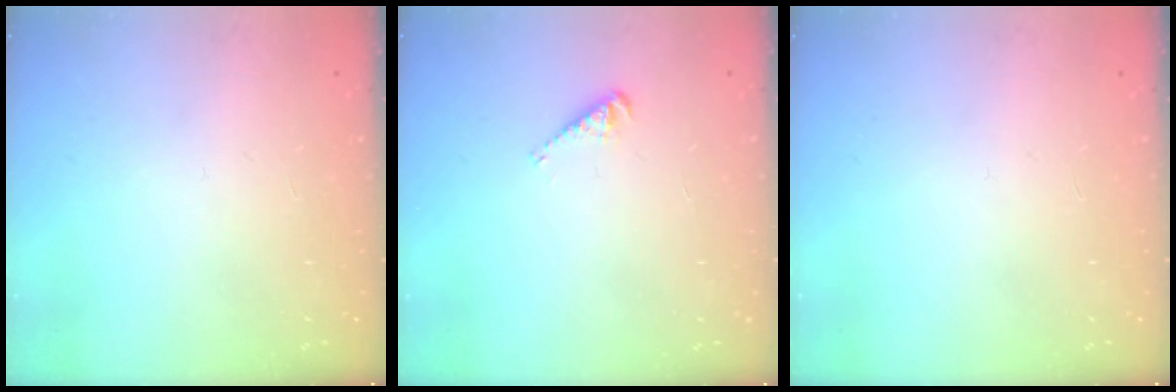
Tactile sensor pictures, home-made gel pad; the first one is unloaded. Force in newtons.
{"total": 2.9, "press": 2.9, "slide": 0.3}
{"total": 0.0}